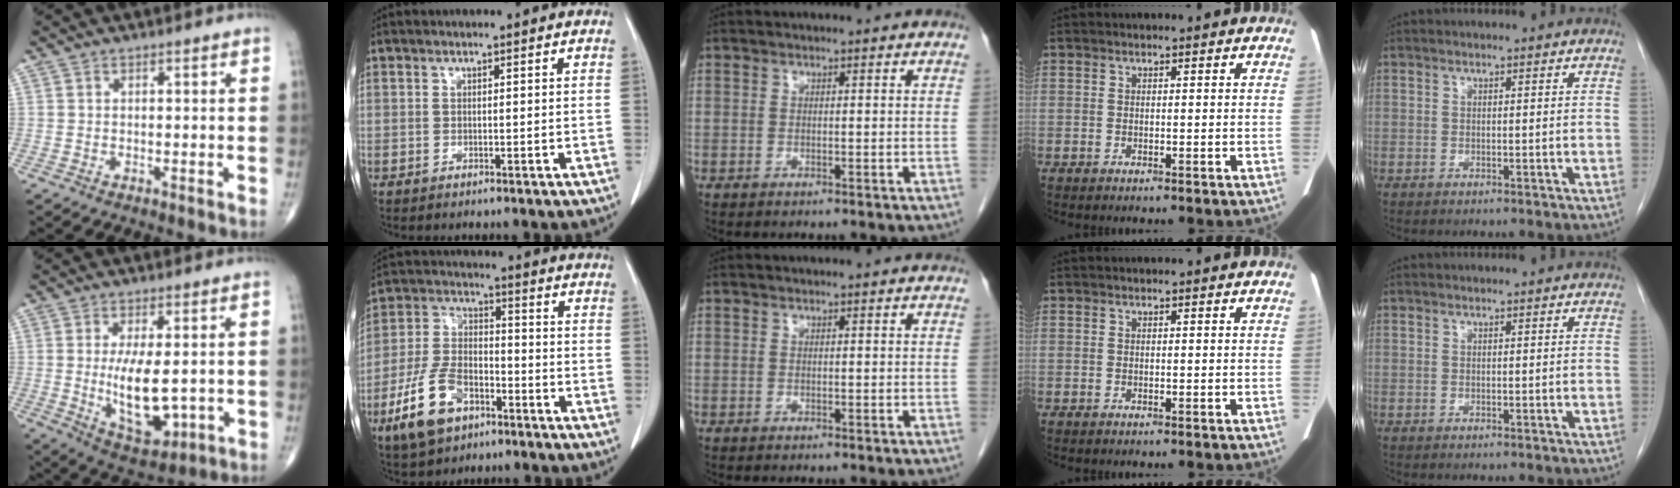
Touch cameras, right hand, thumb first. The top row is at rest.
{"thumb": {"total": 12.1, "force": [-0.7, 5.3, 10.8], "torque": [-0.173, -0.022, 0.004]}, "index": {"total": 11.9, "force": [-6.5, 6.4, 7.6], "torque": [-0.172, 0.006, -0.121]}}